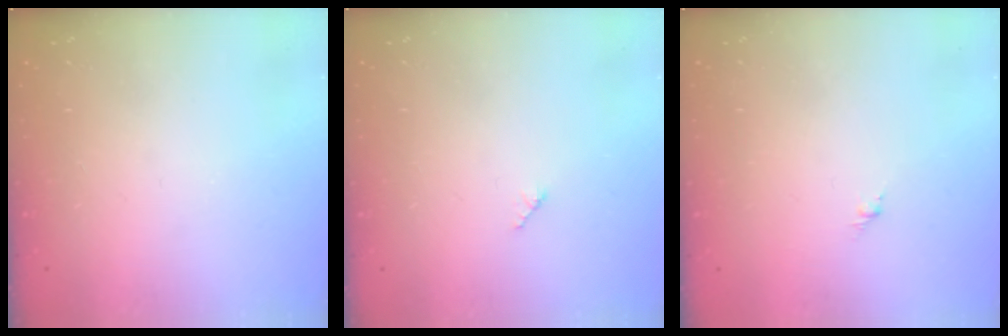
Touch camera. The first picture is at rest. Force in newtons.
{"total": 2.5, "press": 2.5, "slide": 0.3}
{"total": 1.3, "press": 1.2, "slide": 0.5}